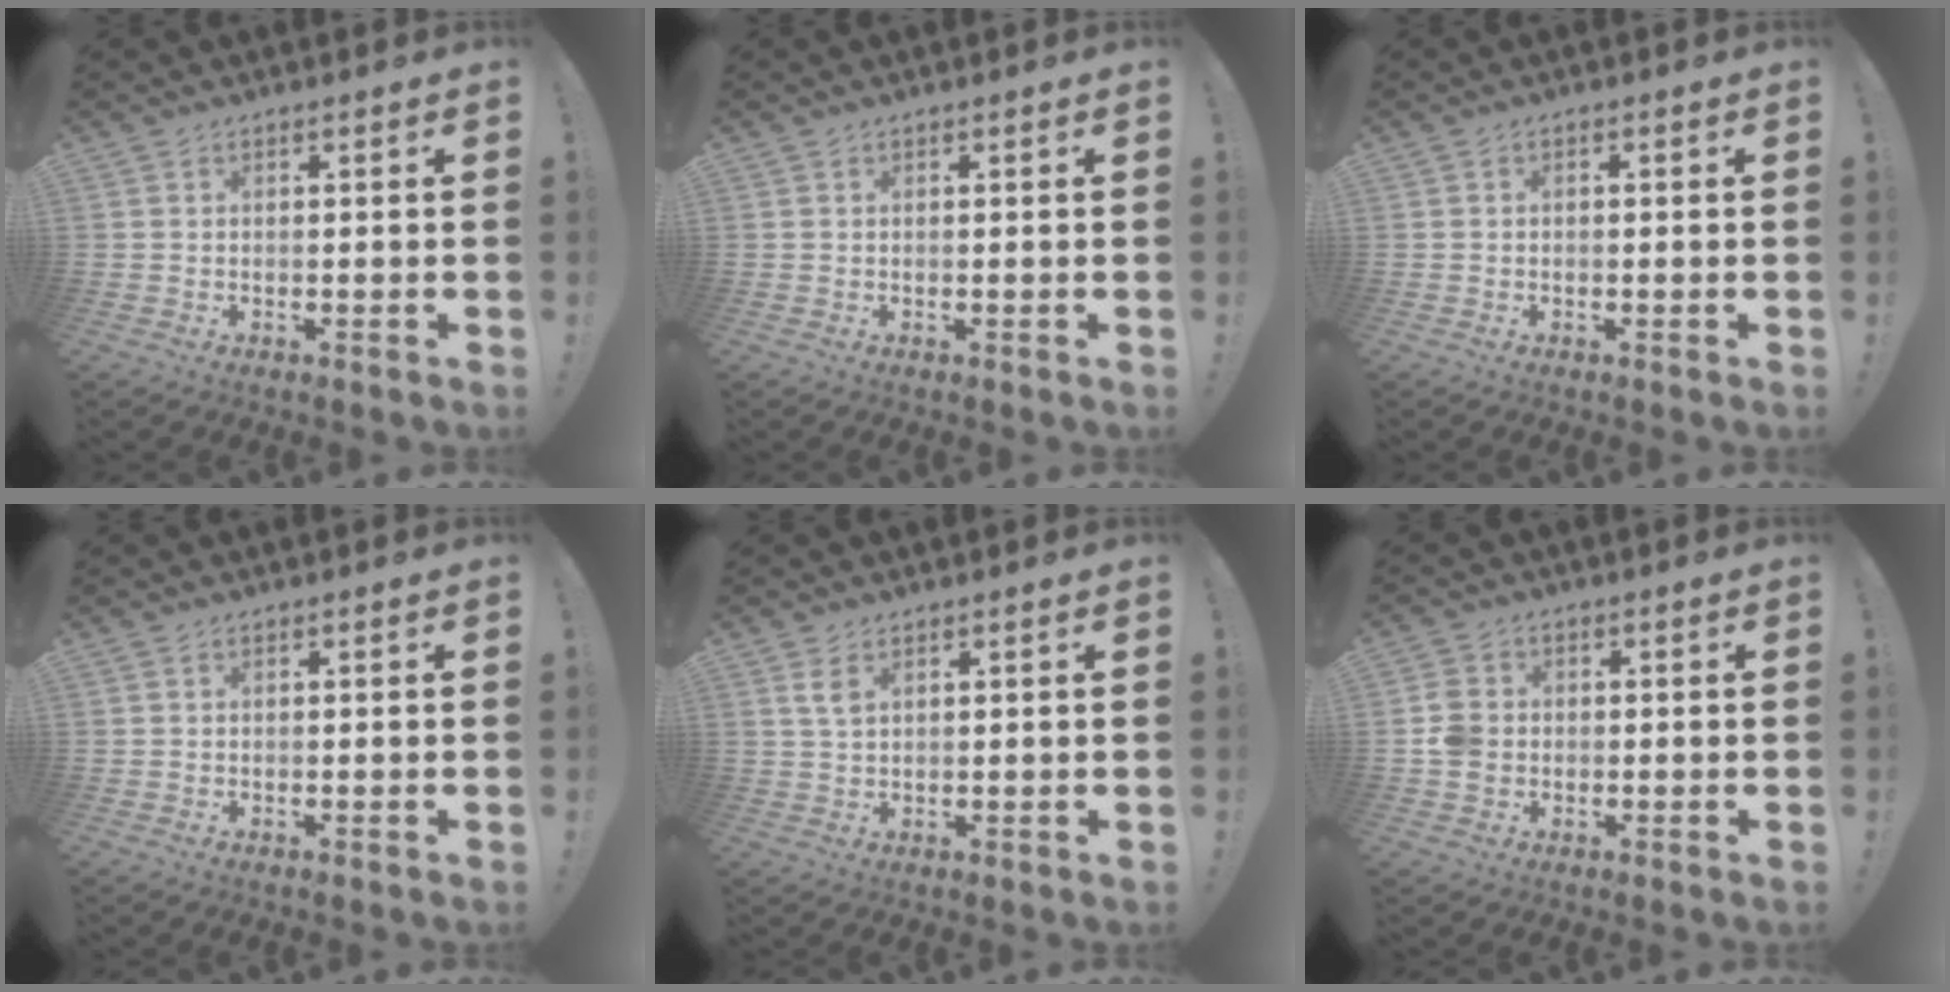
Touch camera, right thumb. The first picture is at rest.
{"total": 0.0}
{"total": 0.8, "force": [-0.5, 0.4, 0.4], "torque": [-0.012, 0.004, -0.007]}
{"total": 0.0}
{"total": 4.2, "force": [2.1, 2.3, 2.8], "torque": [-0.045, -0.007, 0.036]}
{"total": 4.0, "force": [-0.8, 3.5, 1.7], "torque": [-0.022, 0.006, -0.016]}